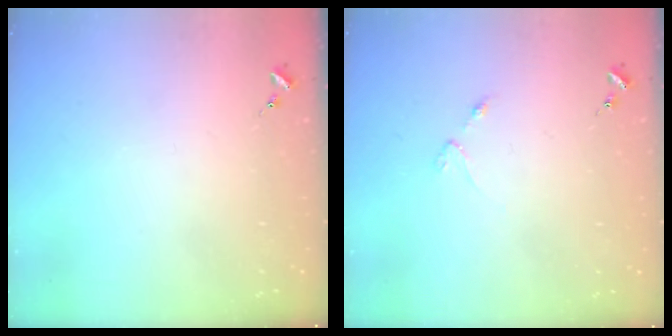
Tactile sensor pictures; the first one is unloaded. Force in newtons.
{"total": 2.5, "press": 2.4, "slide": 0.4}